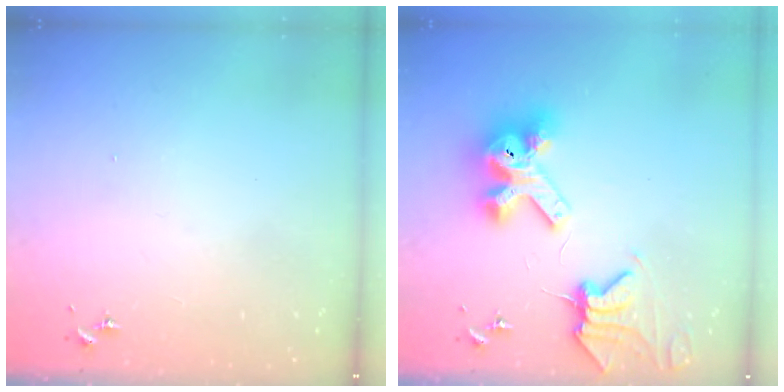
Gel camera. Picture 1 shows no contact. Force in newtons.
{"total": 12.8, "press": 12.6, "slide": 1.9}